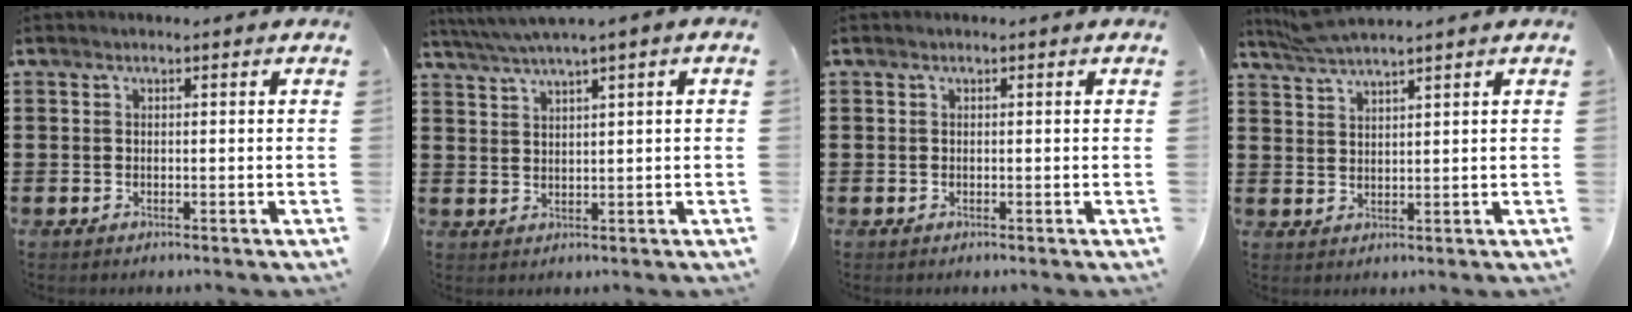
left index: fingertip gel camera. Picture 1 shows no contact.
{"total": 2.7, "force": [1.7, -0.4, 2.0], "torque": [-0.042, -0.004, 0.029]}
{"total": 0.0}
{"total": 3.5, "force": [3.2, -0.3, 1.4], "torque": [-0.038, -0.005, 0.060]}